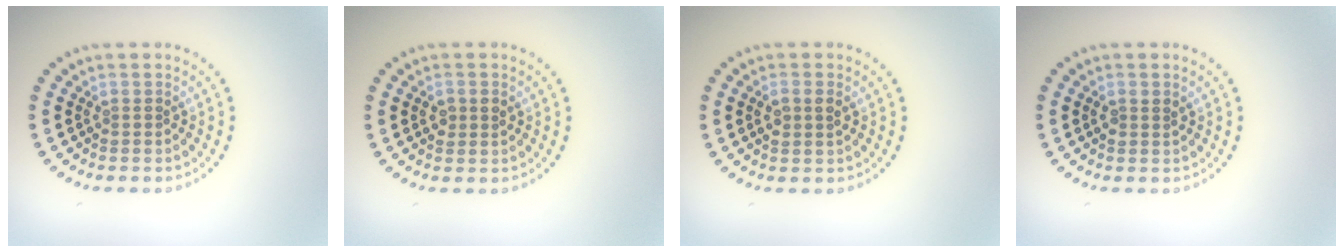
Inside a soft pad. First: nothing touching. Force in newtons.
{"total": 1.5, "press": 1.5, "slide": 0.1}
{"total": 1.7, "press": 1.7, "slide": 0.4}
{"total": 1.1, "press": 1.0, "slide": 0.4}